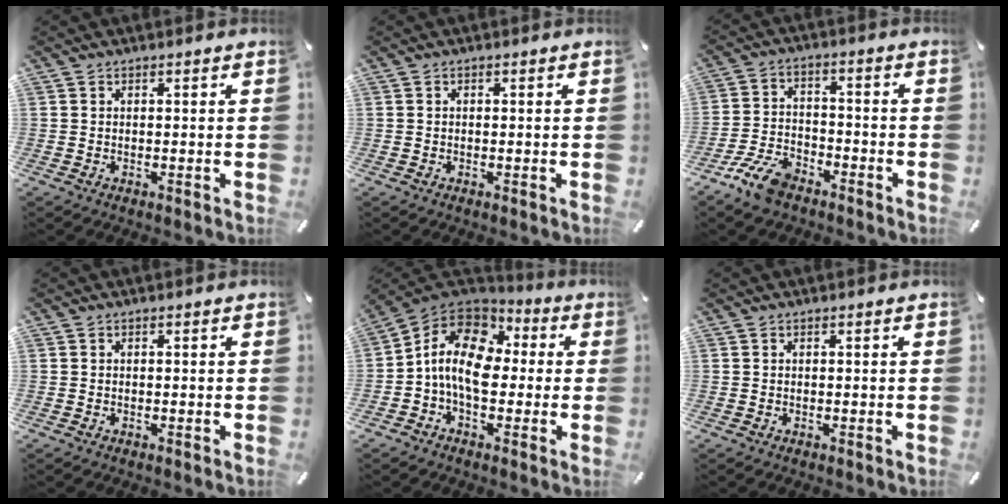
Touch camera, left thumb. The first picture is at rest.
{"total": 0.0}
{"total": 9.5, "force": [-6.7, 4.6, 5.0], "torque": [-0.104, 0.032, -0.124]}
{"total": 0.0}
{"total": 12.4, "force": [-1.3, 8.7, 8.7], "torque": [-0.181, 0.023, -0.025]}
{"total": 0.0}